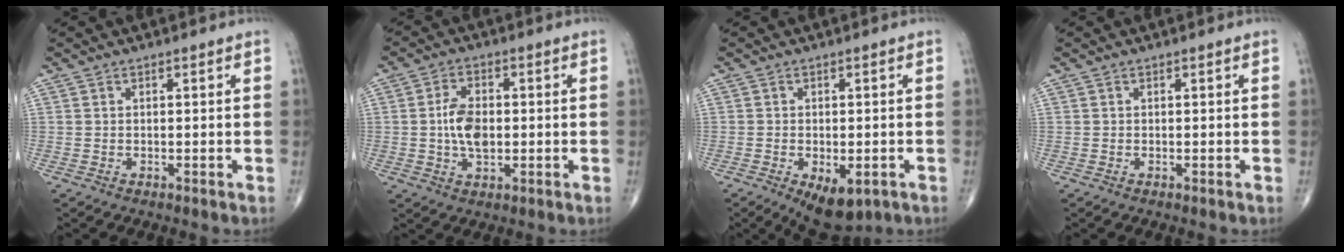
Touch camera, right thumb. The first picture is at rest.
{"total": 7.0, "force": [-0.2, 4.1, 5.7], "torque": [-0.101, 0.003, -0.006]}
{"total": 7.6, "force": [-3.3, 3.9, 5.7], "torque": [-0.076, -0.001, -0.040]}
{"total": 0.0}